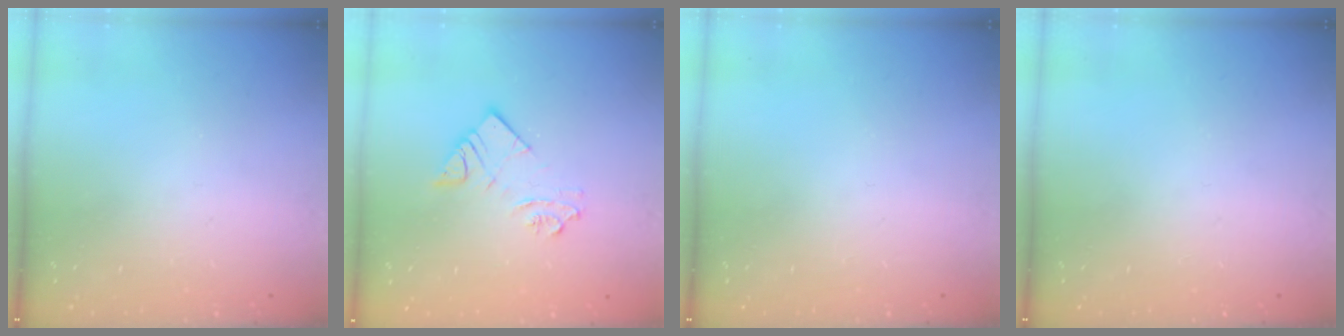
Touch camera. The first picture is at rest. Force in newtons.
{"total": 6.1, "press": 6.1, "slide": 0.4}
{"total": 0.0}
{"total": 0.0}